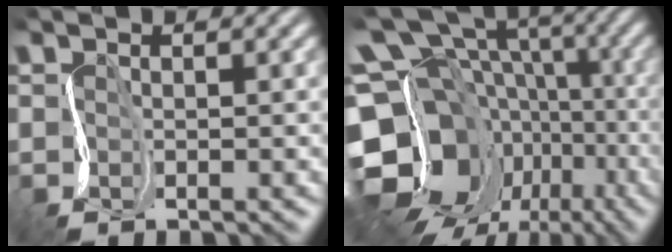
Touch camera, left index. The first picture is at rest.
{"total": 19.0, "force": [-4.1, 15.7, 9.8], "torque": [-0.195, 0.014, -0.065]}